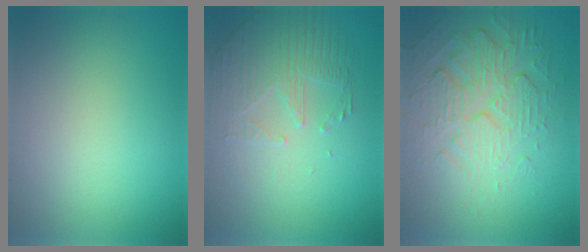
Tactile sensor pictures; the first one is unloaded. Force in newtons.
{"total": 2.5, "press": 2.2, "slide": 1.2}
{"total": 4.8, "press": 4.2, "slide": 2.4}